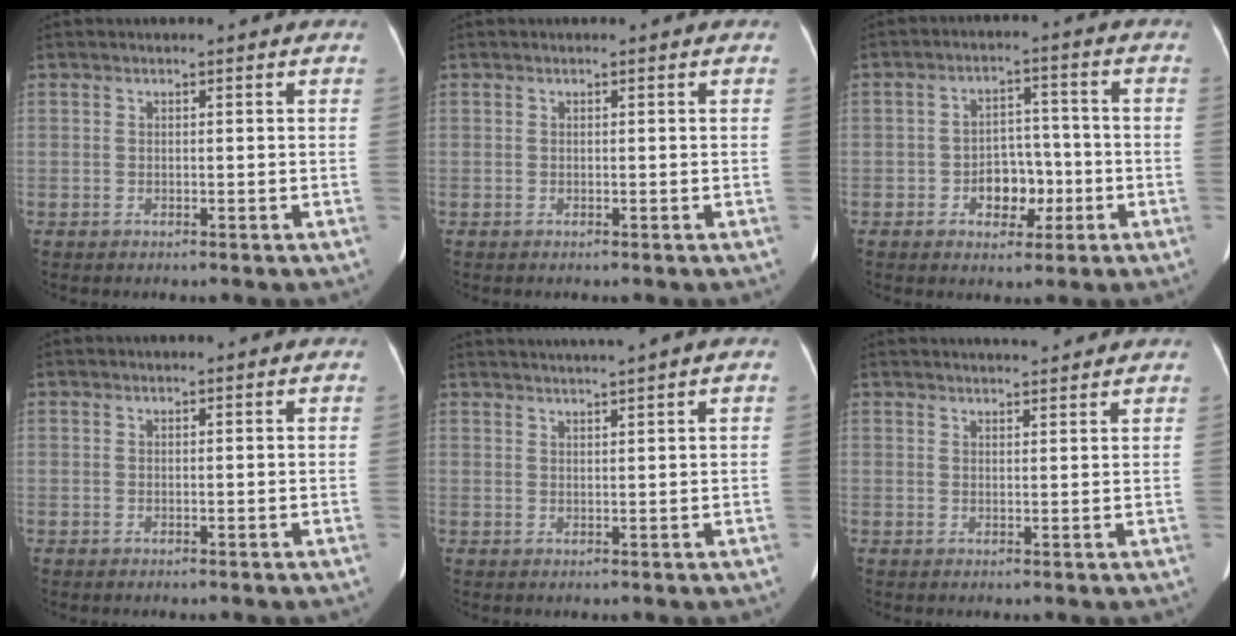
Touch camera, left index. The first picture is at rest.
{"total": 0.0}
{"total": 6.0, "force": [-2.2, 4.0, 4.0], "torque": [-0.065, 0.017, -0.033]}
{"total": 0.0}
{"total": 4.3, "force": [3.6, -1.3, 1.9], "torque": [-0.029, 0.013, 0.061]}
{"total": 4.7, "force": [4.5, 0.4, 1.3], "torque": [-0.021, 0.016, 0.057]}